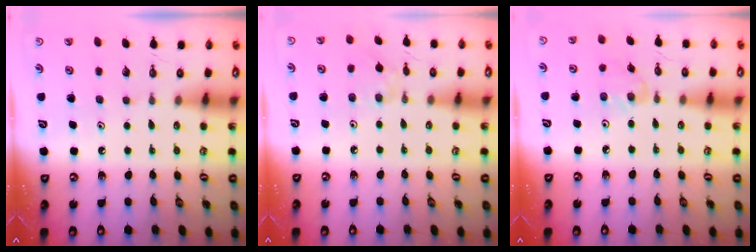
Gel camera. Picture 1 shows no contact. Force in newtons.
{"total": 2.1, "press": 2.1, "slide": 0.4}
{"total": 3.2, "press": 3.1, "slide": 0.5}